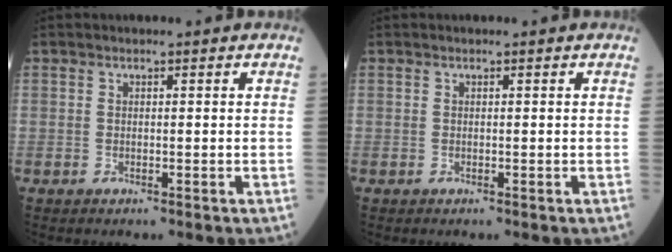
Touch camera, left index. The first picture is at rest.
{"total": 0.0}